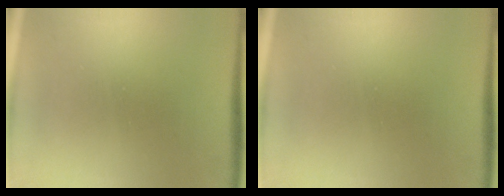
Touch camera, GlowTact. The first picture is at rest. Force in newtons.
{"total": 0.0}